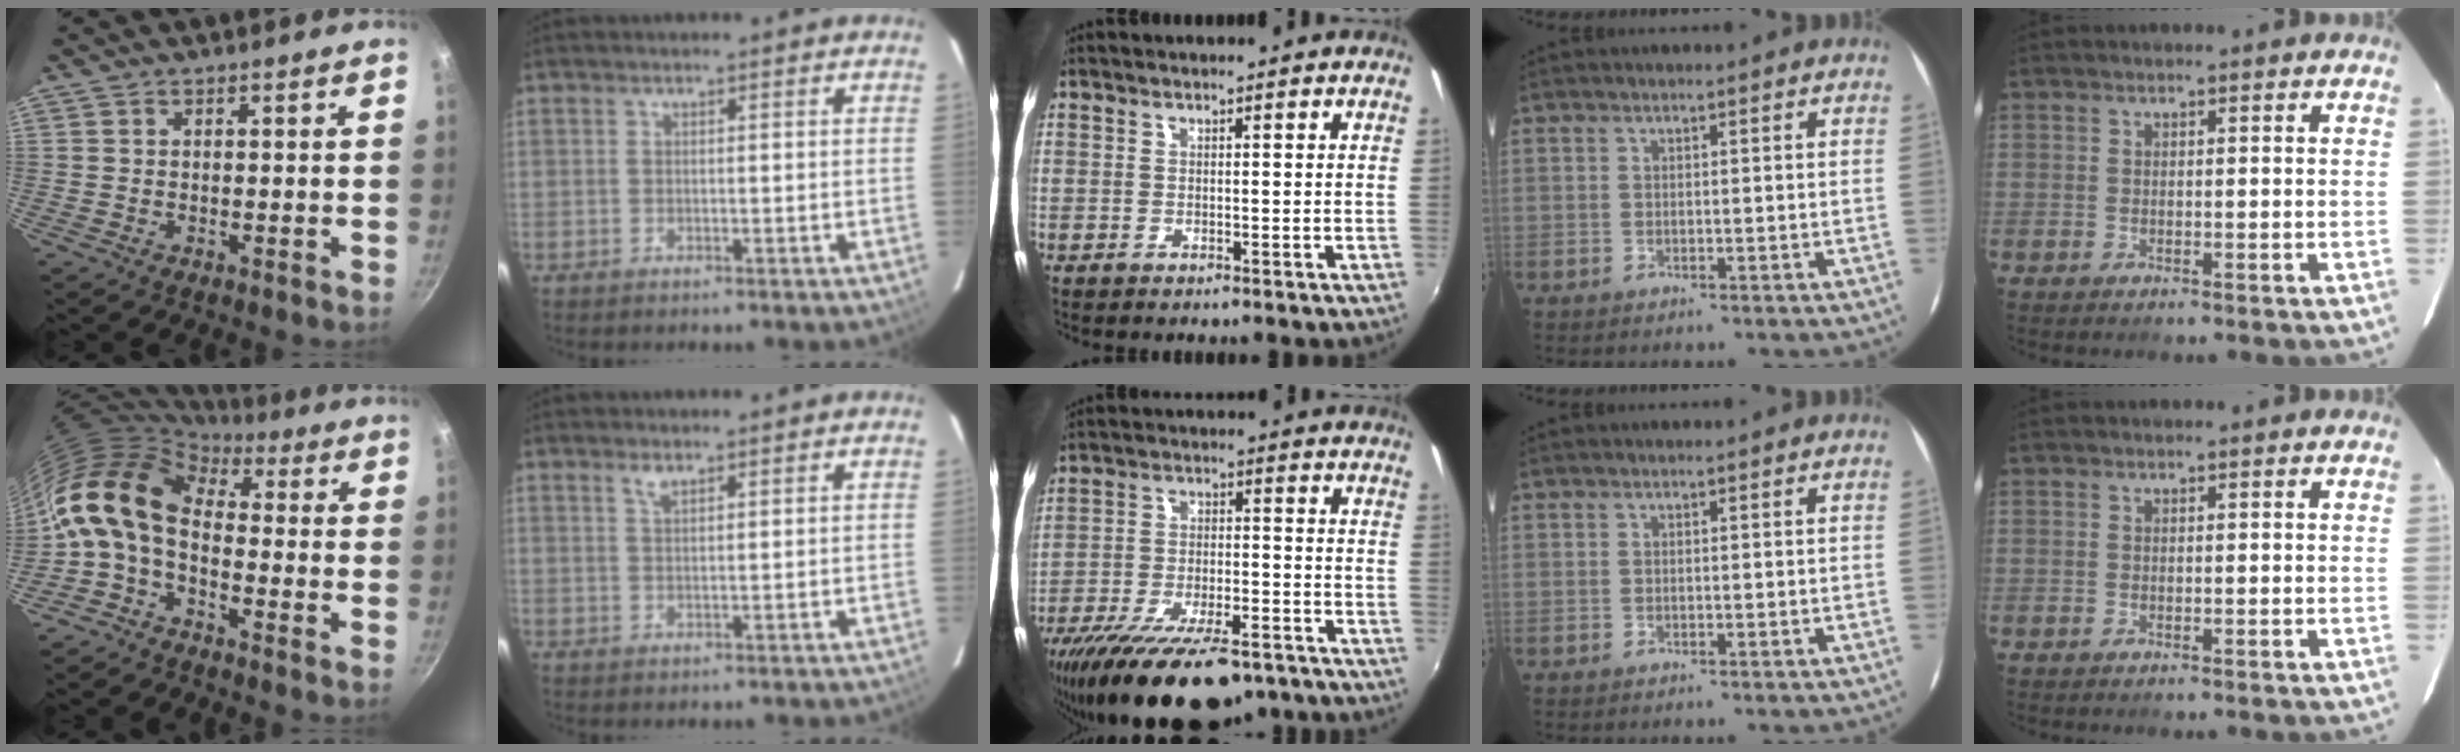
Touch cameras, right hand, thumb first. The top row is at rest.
{"thumb": {"total": 12.8, "force": [0.0, 8.0, 10.0], "torque": [-0.180, 0.025, -0.021]}, "index": {"total": 1.7, "force": [1.2, 0.4, 1.1], "torque": [-0.020, 0.003, 0.022]}, "middle": {"total": 21.1, "force": [-16.0, 7.1, 11.8], "torque": [-0.224, -0.039, -0.240]}}